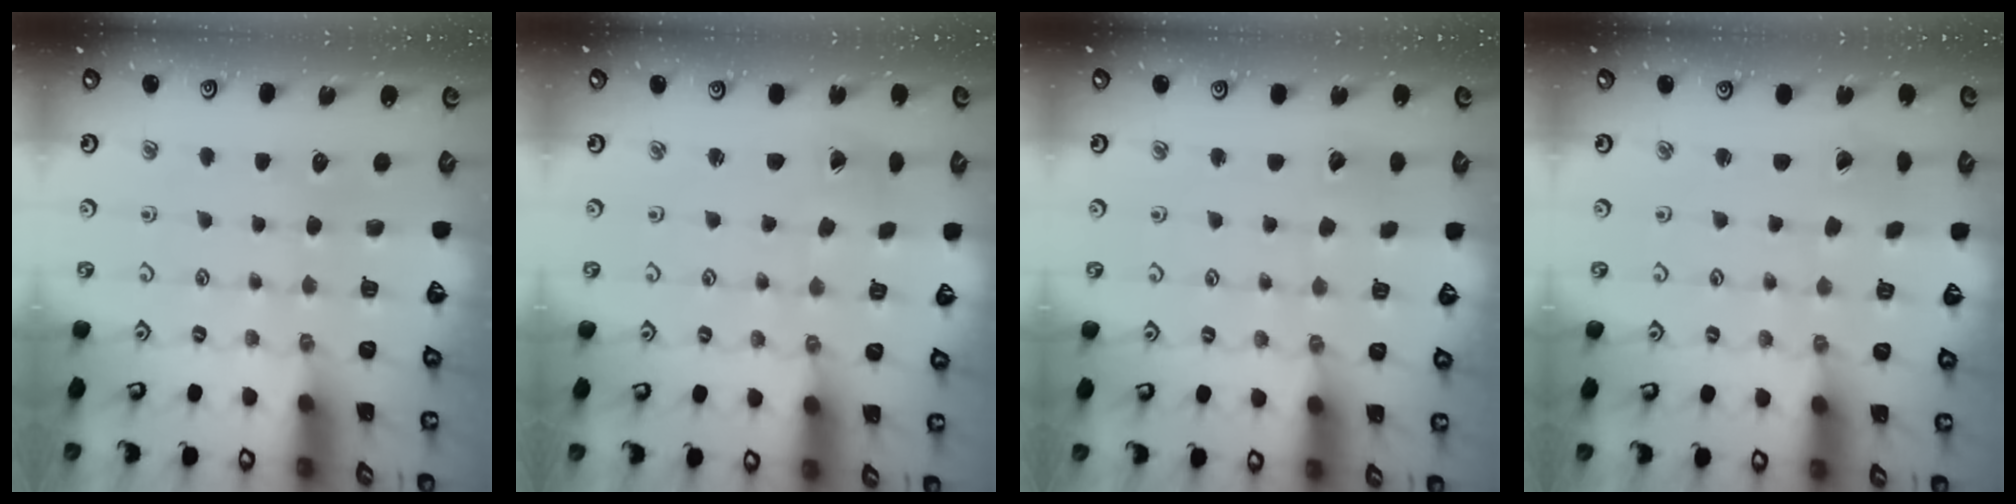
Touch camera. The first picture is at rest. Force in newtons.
{"total": 0.5, "press": 0.5, "slide": 0.1}
{"total": 3.2, "press": 3.2, "slide": 0.4}
{"total": 0.6, "press": 0.3, "slide": 0.5}